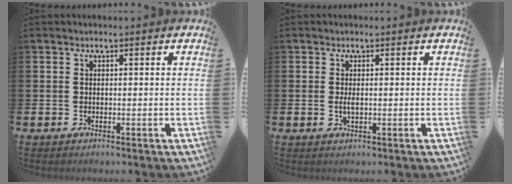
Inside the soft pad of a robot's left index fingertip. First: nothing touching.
{"total": 1.3, "force": [0.1, 0.5, 1.2], "torque": [-0.021, 0.000, -0.001]}